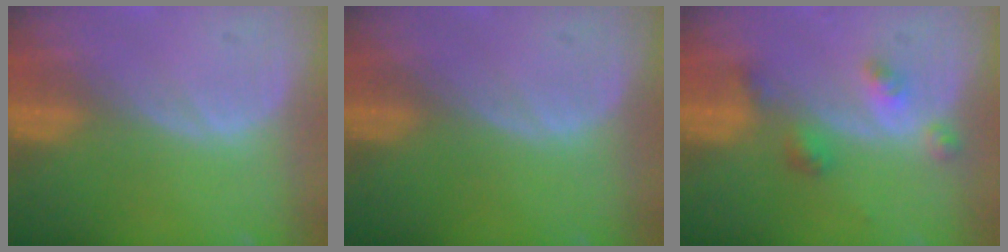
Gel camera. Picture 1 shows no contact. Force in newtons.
{"total": 0.0}
{"total": 4.3, "press": 3.9, "slide": 1.7}